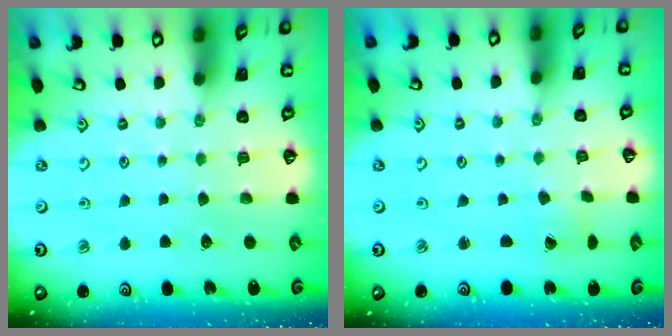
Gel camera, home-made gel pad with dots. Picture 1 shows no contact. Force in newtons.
{"total": 2.8, "press": 2.8, "slide": 0.2}